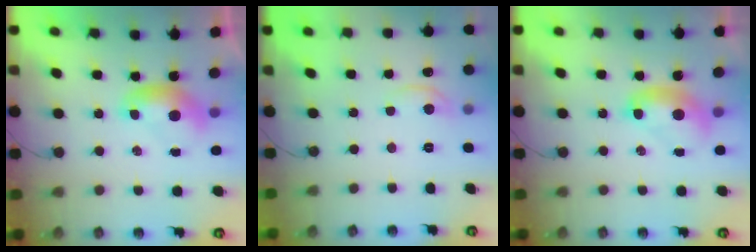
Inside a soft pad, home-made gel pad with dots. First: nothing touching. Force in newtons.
{"total": 0.8, "press": 0.6, "slide": 0.5}
{"total": 2.6, "press": 2.6, "slide": 0.1}